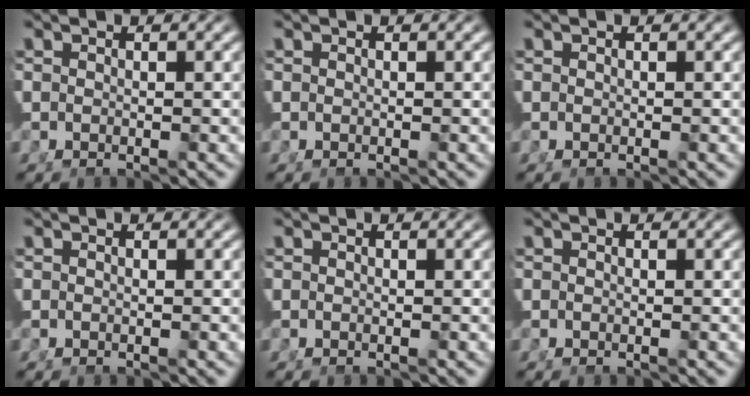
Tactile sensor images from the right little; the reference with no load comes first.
{"total": 0.0}
{"total": 0.0}
{"total": 0.0}
{"total": 0.0}
{"total": 0.0}